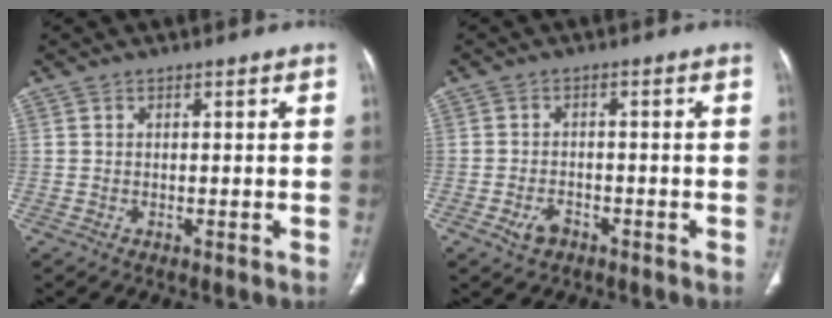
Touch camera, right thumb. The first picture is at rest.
{"total": 3.1, "force": [-1.7, 2.0, 1.6], "torque": [-0.027, 0.012, -0.025]}